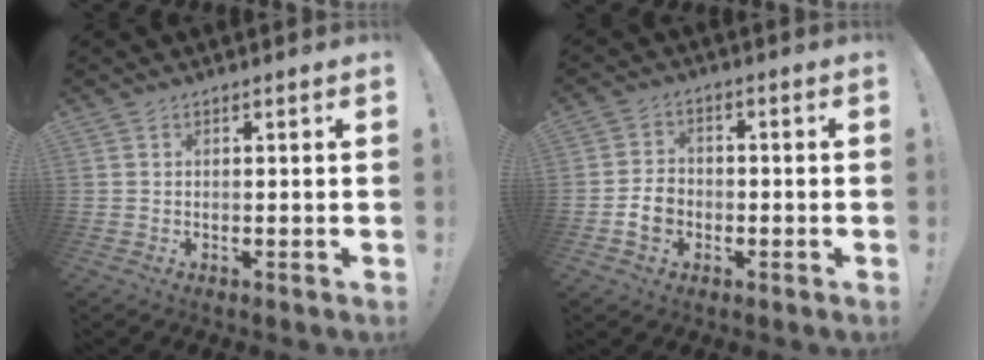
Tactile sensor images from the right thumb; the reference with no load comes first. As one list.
[{"total": 6.5, "force": [-2.3, 5.1, 3.3], "torque": [-0.052, 0.013, -0.041]}]